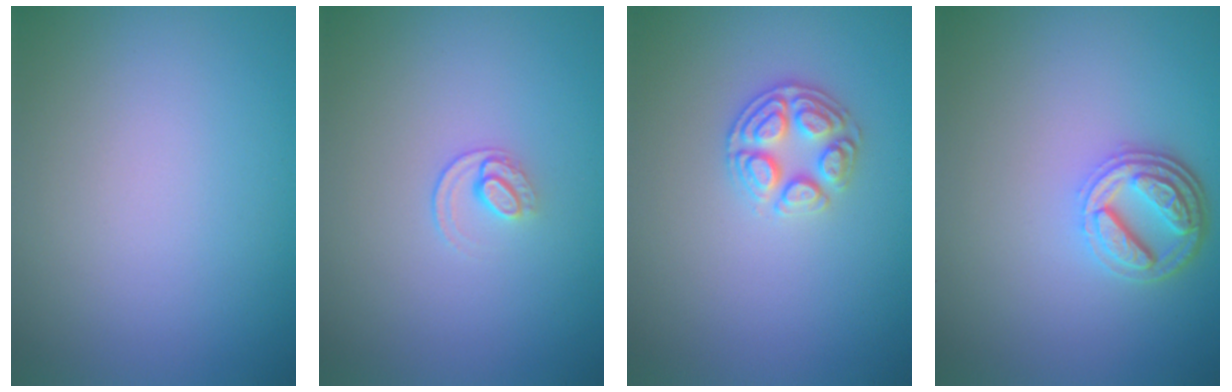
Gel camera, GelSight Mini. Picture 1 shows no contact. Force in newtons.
{"total": 1.2, "press": 0.8, "slide": 0.9}
{"total": 2.9, "press": 2.8, "slide": 0.7}
{"total": 4.1, "press": 3.2, "slide": 2.6}